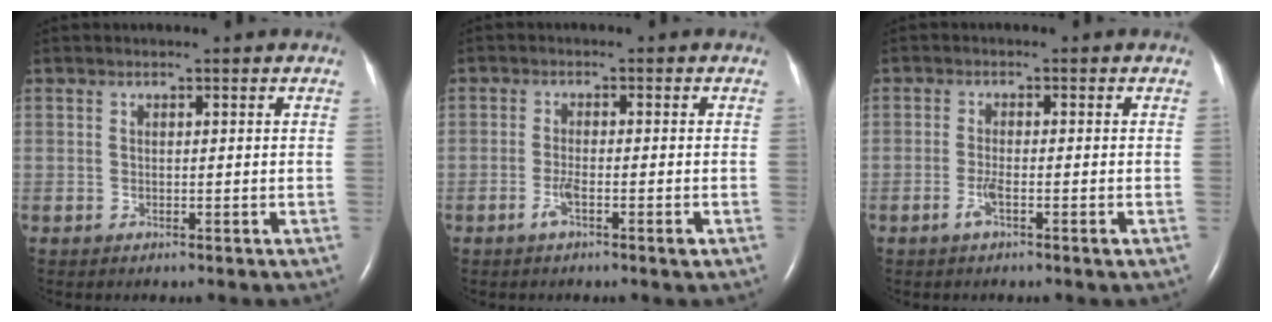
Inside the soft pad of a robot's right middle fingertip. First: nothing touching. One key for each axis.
{"total": 3.0, "fx": -1.5, "fy": 0.2, "fz": 2.6, "tx": -0.054, "ty": -0.004, "tz": -0.031}
{"total": 2.6, "fx": -1.3, "fy": 0.1, "fz": 2.2, "tx": -0.048, "ty": -0.004, "tz": -0.027}